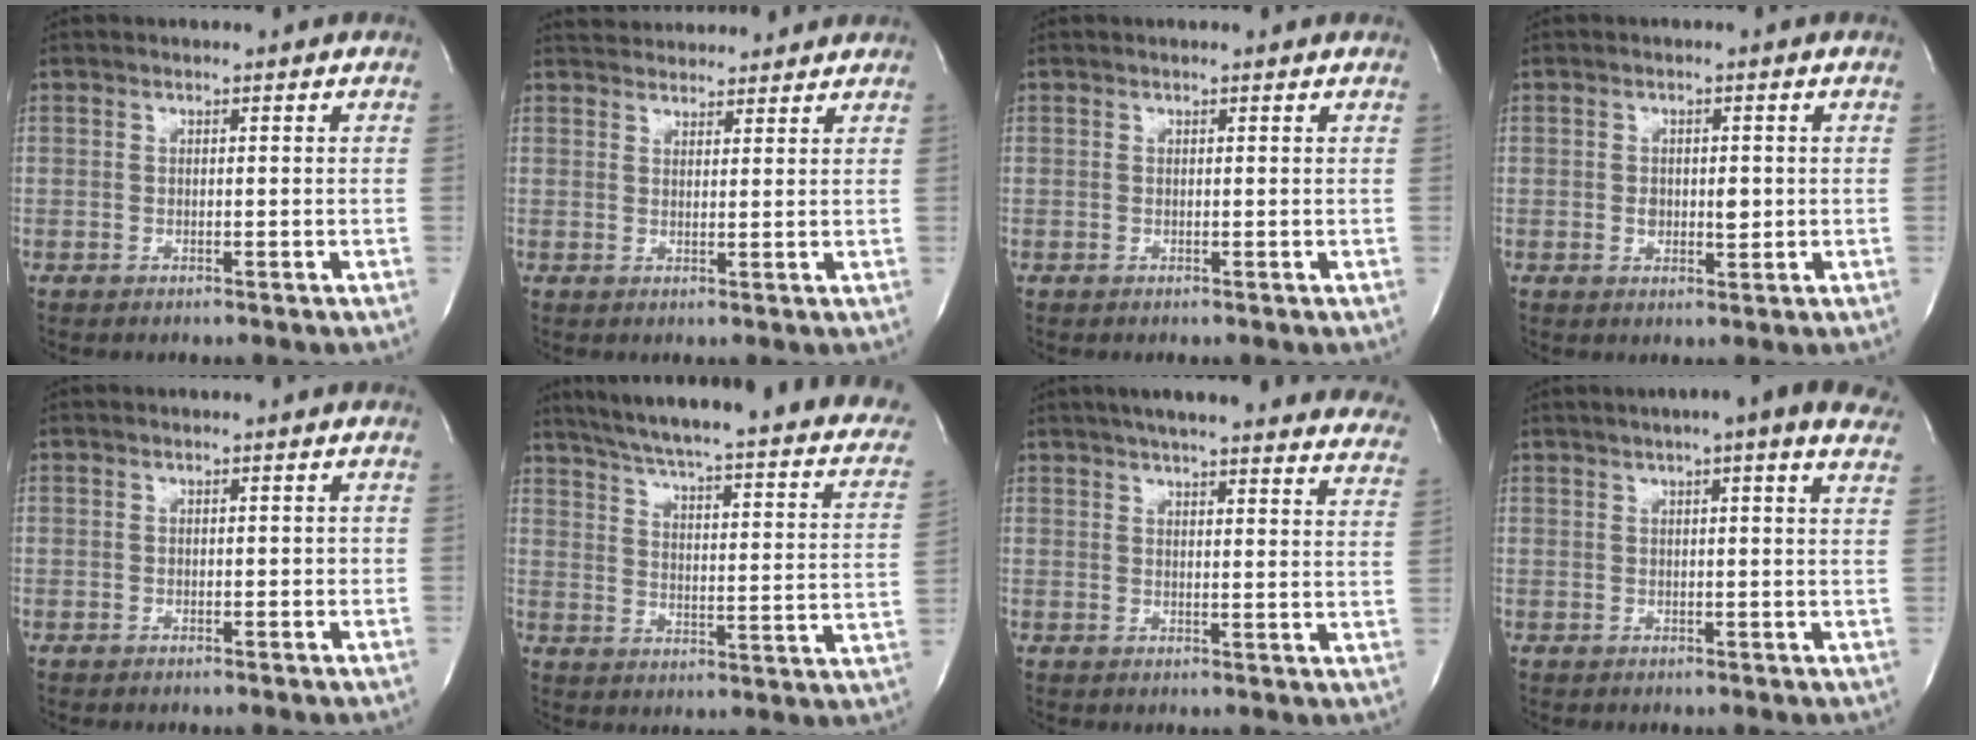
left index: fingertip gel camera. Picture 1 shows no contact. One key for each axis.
{"total": 8.3, "fx": 7.9, "fy": 1.9, "fz": 1.7, "tx": -0.024, "ty": 0.030, "tz": 0.109}
{"total": 0.9, "fx": 0.8, "fy": 0.0, "fz": 0.3, "tx": -0.009, "ty": 0.006, "tz": 0.010}
{"total": 2.9, "fx": -0.1, "fy": 1.7, "fz": 2.3, "tx": -0.036, "ty": -0.003, "tz": 0.004}
{"total": 0.8, "fx": -0.1, "fy": 0.5, "fz": 0.6, "tx": -0.008, "ty": 0.003, "tz": 0.000}
{"total": 27.1, "fx": 20.9, "fy": 4.7, "fz": 16.6, "tx": -0.238, "ty": -0.017, "tz": 0.251}
{"total": 27.9, "fx": 25.0, "fy": 3.7, "fz": 11.8, "tx": -0.169, "ty": -0.046, "tz": 0.286}
{"total": 10.7, "fx": 7.9, "fy": 0.9, "fz": 7.3, "tx": -0.103, "ty": 0.027, "tz": 0.089}